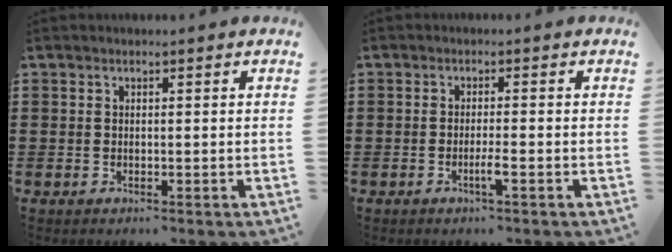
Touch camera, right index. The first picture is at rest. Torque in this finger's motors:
{"motor_torque": [0.77, 0.86, 0.07, 0.06]}